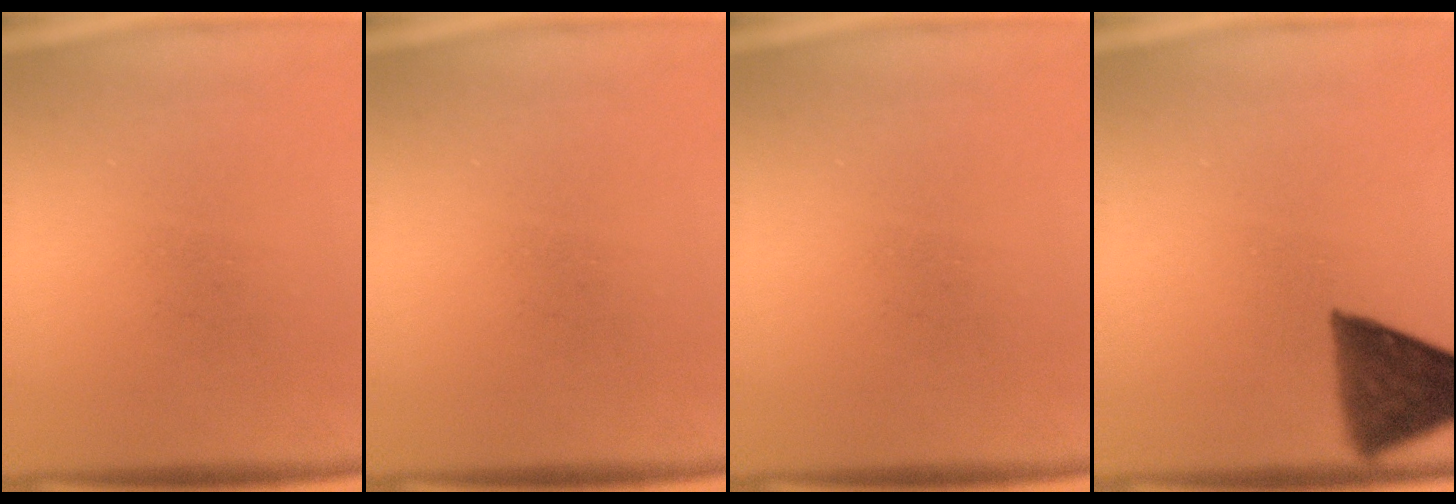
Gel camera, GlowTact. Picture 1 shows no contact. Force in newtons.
{"total": 0.0}
{"total": 0.0}
{"total": 10.3}